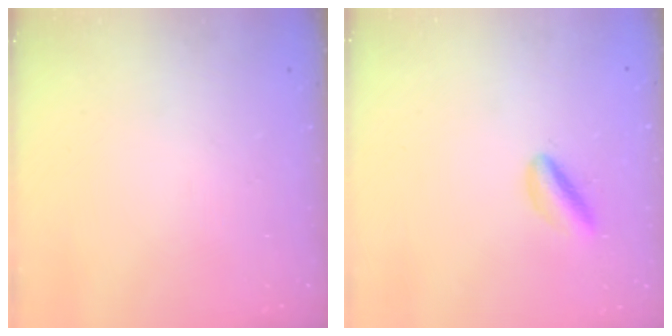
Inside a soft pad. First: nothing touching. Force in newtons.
{"total": 4.2, "press": 4.0, "slide": 1.0}